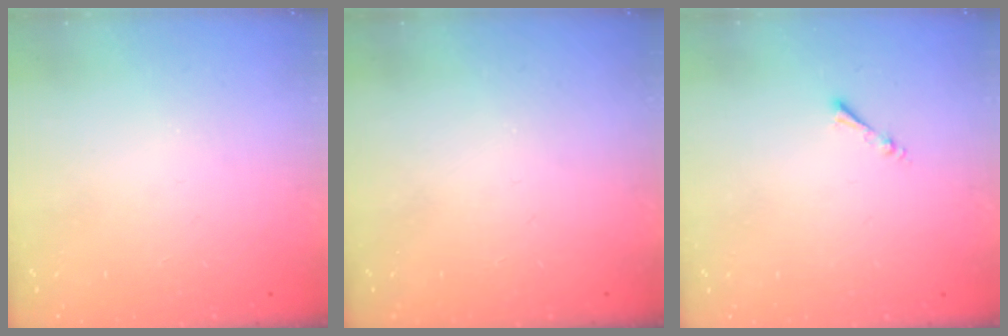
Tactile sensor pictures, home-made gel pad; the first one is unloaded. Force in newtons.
{"total": 0.0}
{"total": 1.3, "press": 1.2, "slide": 0.3}